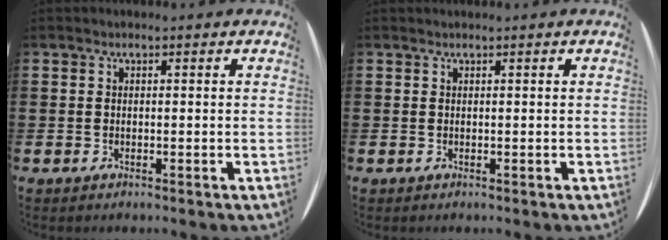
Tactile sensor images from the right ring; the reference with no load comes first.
{"total": 0.0}